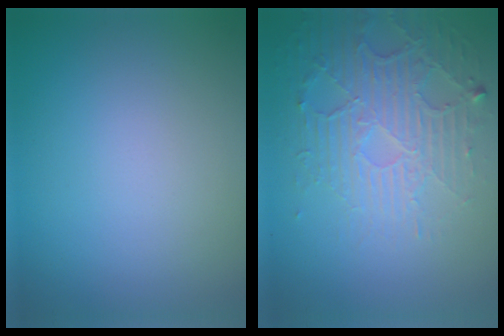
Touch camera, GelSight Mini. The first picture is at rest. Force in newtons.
{"total": 5.1, "press": 3.5, "slide": 3.7}